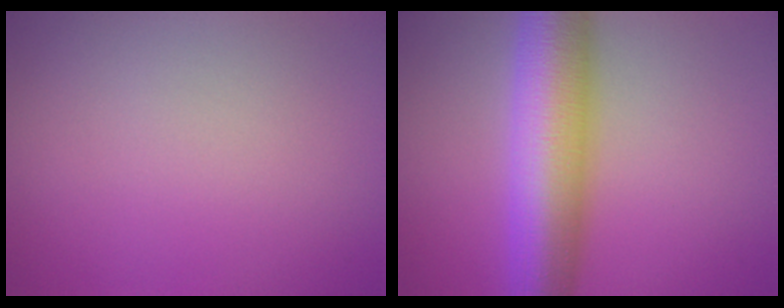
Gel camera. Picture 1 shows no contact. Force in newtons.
{"total": 9.9, "press": 9.9, "slide": 0.1}